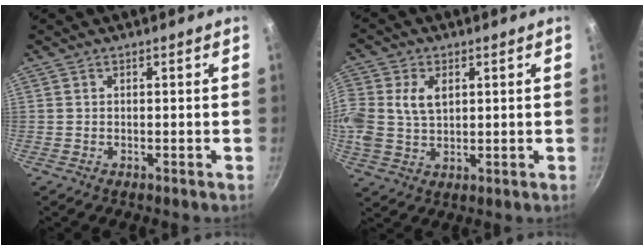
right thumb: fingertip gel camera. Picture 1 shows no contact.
{"total": 9.7, "force": [2.1, 6.9, 6.5], "torque": [-0.135, 0.002, 0.037]}